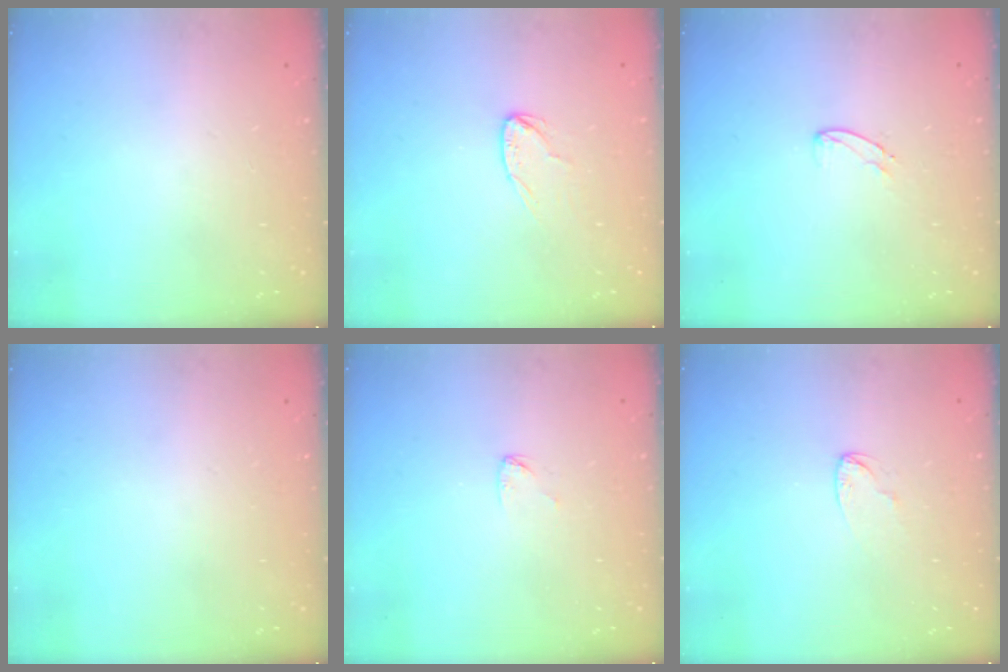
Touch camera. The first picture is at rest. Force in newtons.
{"total": 4.7, "press": 4.7, "slide": 0.4}
{"total": 3.9, "press": 3.8, "slide": 0.3}
{"total": 0.0}
{"total": 3.4, "press": 3.4, "slide": 0.2}
{"total": 2.4, "press": 2.4, "slide": 0.2}